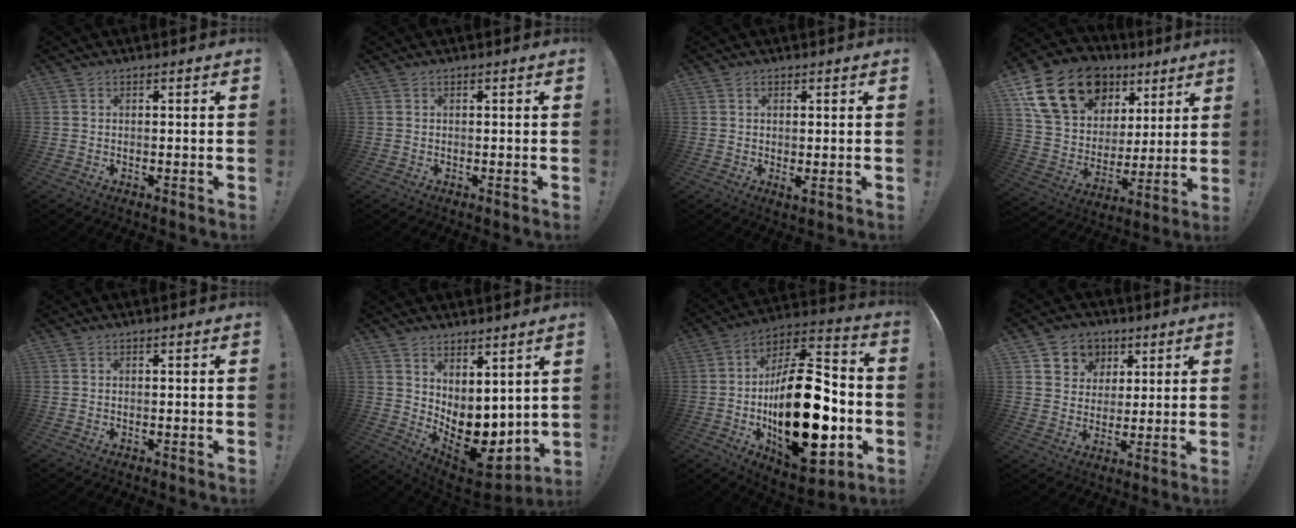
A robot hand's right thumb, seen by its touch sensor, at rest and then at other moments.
{"total": 0.0}
{"total": 2.2, "force": [0.5, 0.7, 2.0], "torque": [-0.020, -0.009, 0.008]}
{"total": 22.4, "force": [12.2, 15.3, 11.0], "torque": [-0.184, -0.053, 0.246]}
{"total": 0.0}
{"total": 11.2, "force": [-1.4, 7.7, 7.9], "torque": [-0.076, -0.011, -0.004]}
{"total": 31.7, "force": [-5.3, 15.9, 26.8], "torque": [-0.454, 0.030, -0.072]}
{"total": 8.3, "force": [3.5, 7.4, 1.8], "torque": [-0.023, -0.024, 0.070]}